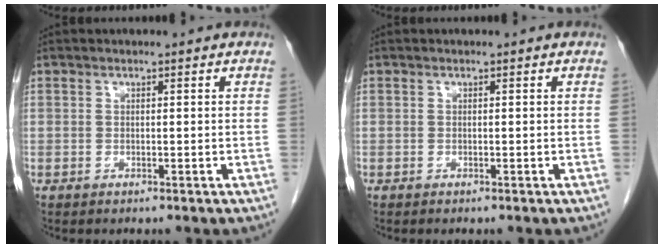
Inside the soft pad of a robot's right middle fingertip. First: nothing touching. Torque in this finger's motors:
{"motor_torque": [-0.57, 0.03, -0.06, -0.01]}